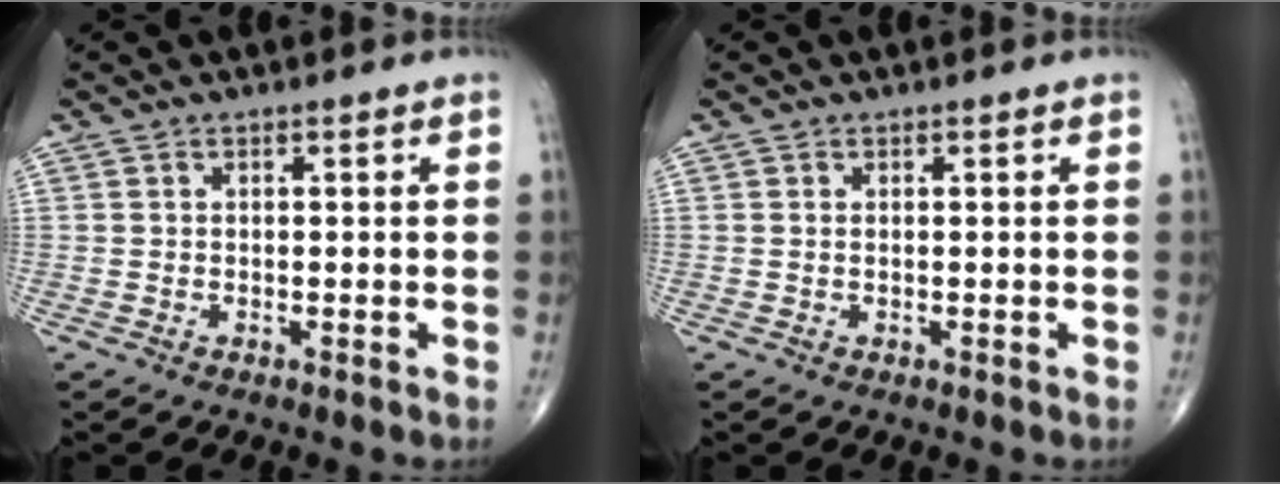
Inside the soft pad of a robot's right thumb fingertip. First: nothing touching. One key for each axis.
{"total": 0.0}